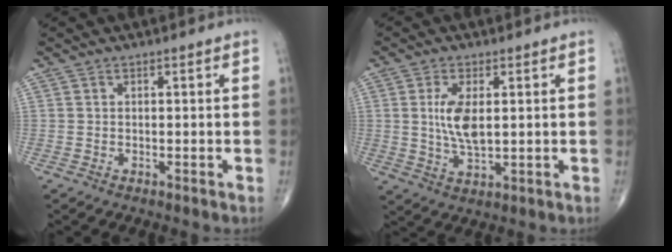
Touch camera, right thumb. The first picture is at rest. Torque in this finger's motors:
{"motor_torque": [1.64, 1.54, 1.22, -0.31, 0.10]}